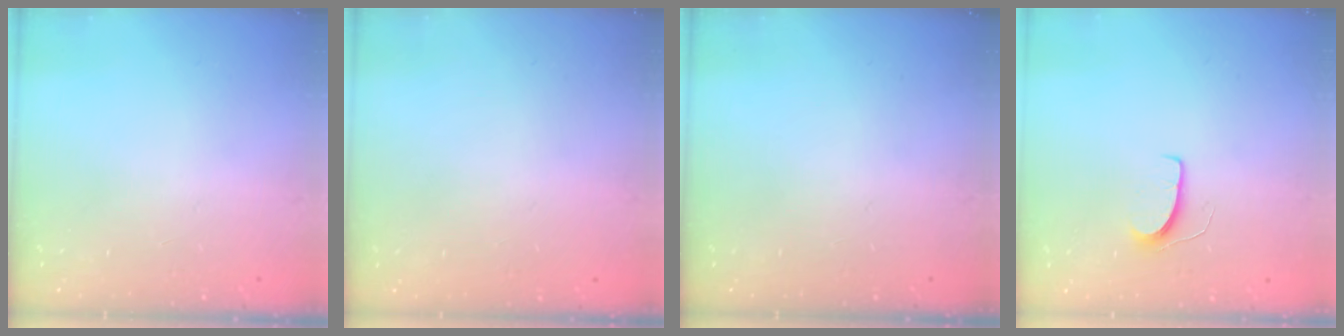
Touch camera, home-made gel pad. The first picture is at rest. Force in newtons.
{"total": 0.0}
{"total": 0.0}
{"total": 5.8, "press": 5.7, "slide": 0.4}